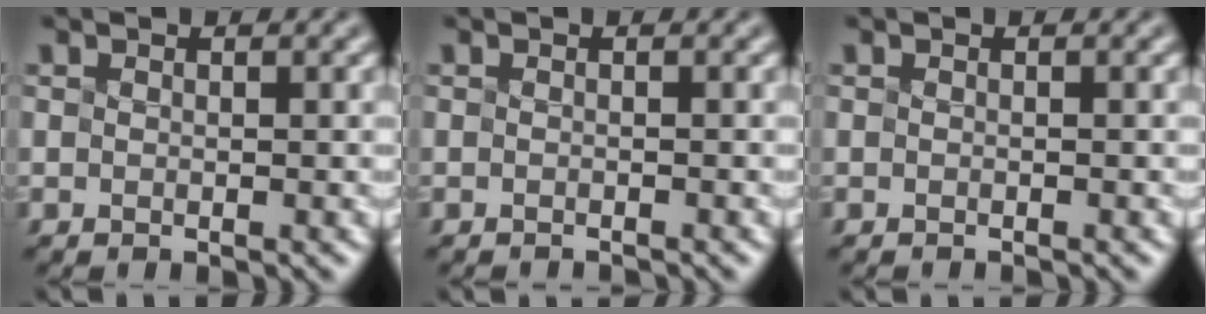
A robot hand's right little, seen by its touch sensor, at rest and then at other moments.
{"total": 1.2, "force": [-1.2, 0.1, 0.3], "torque": [0.005, -0.004, -0.018]}
{"total": 0.7, "force": [-0.7, 0.1, 0.1], "torque": [0.003, -0.003, -0.012]}